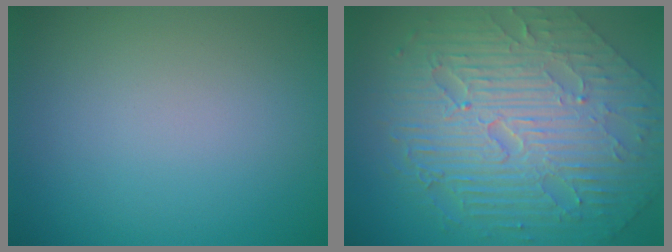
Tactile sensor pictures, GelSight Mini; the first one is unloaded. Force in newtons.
{"total": 10.8, "press": 7.2, "slide": 8.1}